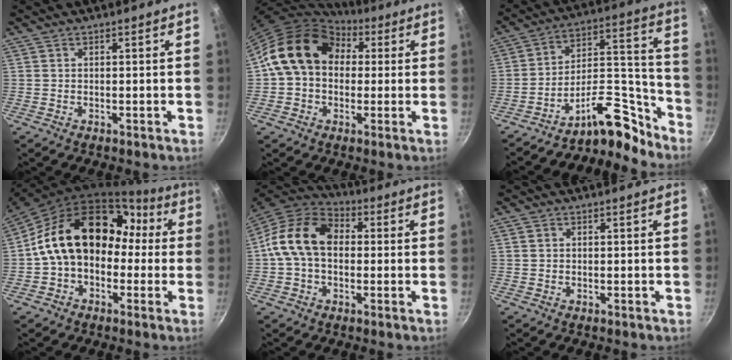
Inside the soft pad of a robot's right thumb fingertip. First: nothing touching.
{"total": 15.8, "force": [3.2, 12.3, 9.5], "torque": [-0.134, 0.033, 0.040]}
{"total": 15.1, "force": [-11.5, 6.3, 7.6], "torque": [-0.075, 0.135, -0.185]}
{"total": 19.4, "force": [0.8, 14.3, 13.1], "torque": [-0.186, 0.071, 0.007]}
{"total": 13.7, "force": [0.8, 9.8, 9.5], "torque": [-0.145, 0.029, -0.007]}
{"total": 1.0, "force": [0.3, 0.9, 0.4], "torque": [-0.005, 0.002, 0.004]}